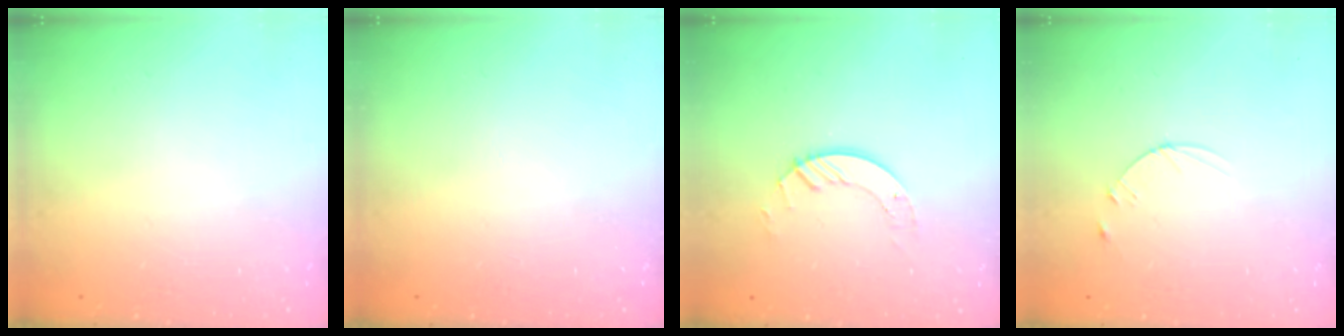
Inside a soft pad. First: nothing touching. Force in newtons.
{"total": 0.0}
{"total": 5.2, "press": 5.2, "slide": 0.3}
{"total": 3.6, "press": 3.6, "slide": 0.5}